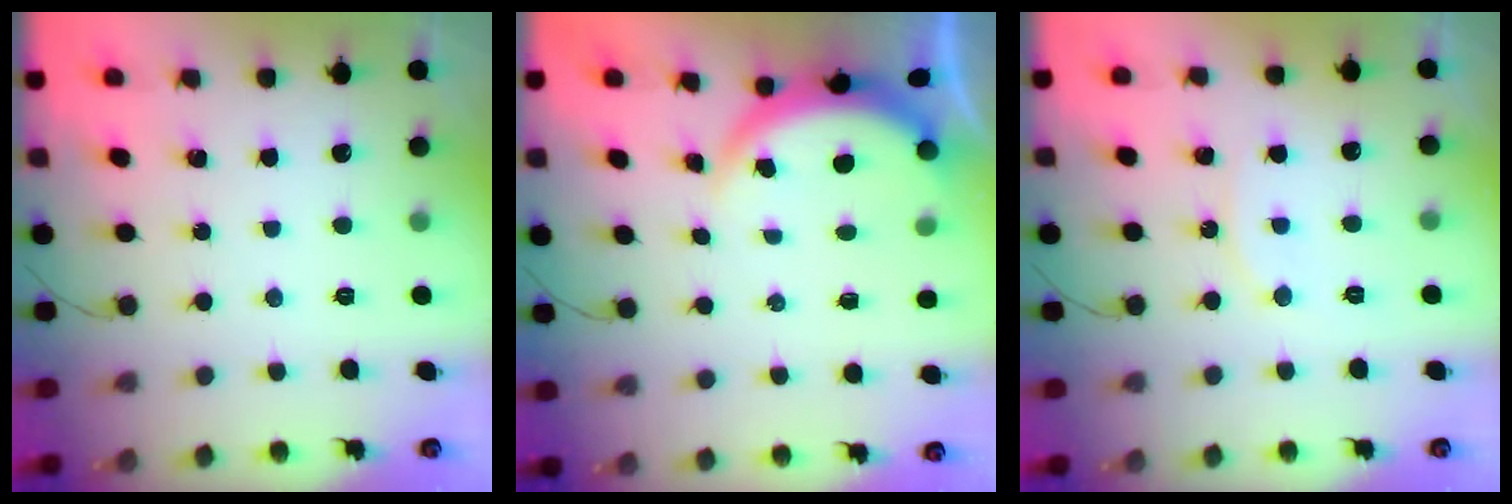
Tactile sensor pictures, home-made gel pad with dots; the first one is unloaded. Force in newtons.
{"total": 3.6, "press": 3.6, "slide": 0.6}
{"total": 5.9, "press": 5.9, "slide": 0.8}